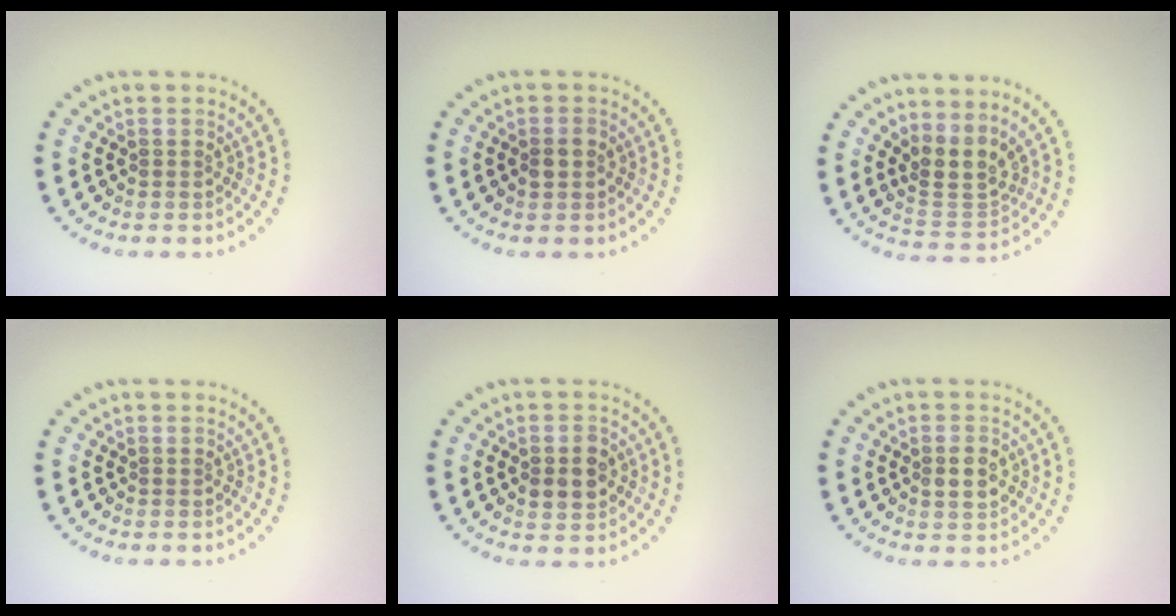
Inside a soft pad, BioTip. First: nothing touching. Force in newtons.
{"total": 1.3, "press": 1.3, "slide": 0.1}
{"total": 3.2, "press": 2.3, "slide": 2.2}
{"total": 0.0}
{"total": 2.8, "press": 2.7, "slide": 0.3}
{"total": 2.1, "press": 2.1, "slide": 0.3}